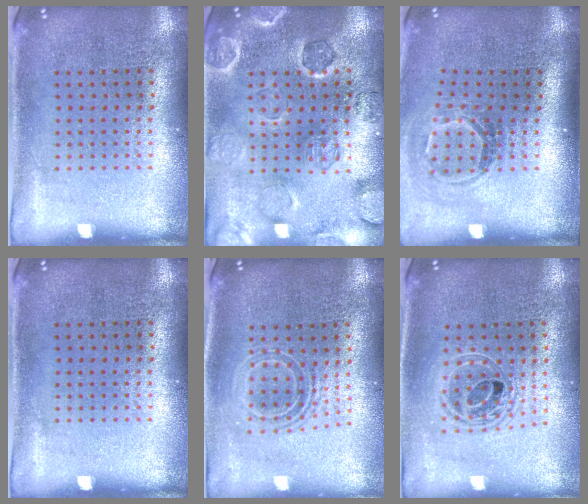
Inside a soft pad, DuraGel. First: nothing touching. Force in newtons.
{"total": 1.4, "press": 1.4, "slide": 0.2}
{"total": 1.9, "press": 1.2, "slide": 1.4}
{"total": 0.0}
{"total": 1.6, "press": 1.3, "slide": 1.0}
{"total": 1.6, "press": 1.3, "slide": 0.9}